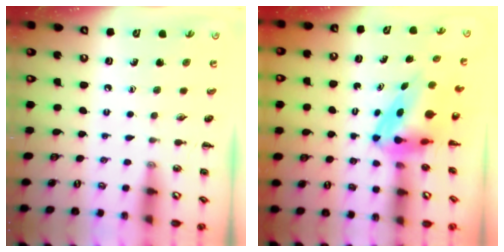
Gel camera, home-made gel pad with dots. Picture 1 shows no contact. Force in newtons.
{"total": 5.4, "press": 5.1, "slide": 1.5}